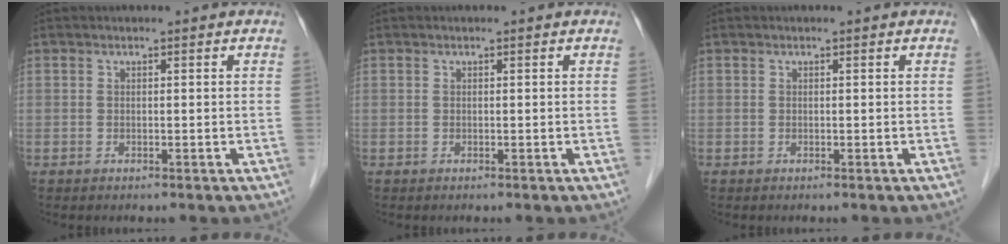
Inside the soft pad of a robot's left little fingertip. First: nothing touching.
{"total": 0.0}
{"total": 0.0}